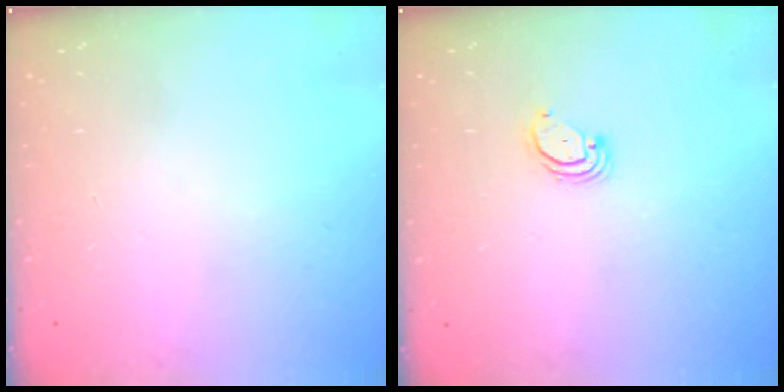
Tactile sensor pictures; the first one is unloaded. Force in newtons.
{"total": 2.2, "press": 2.2, "slide": 0.3}